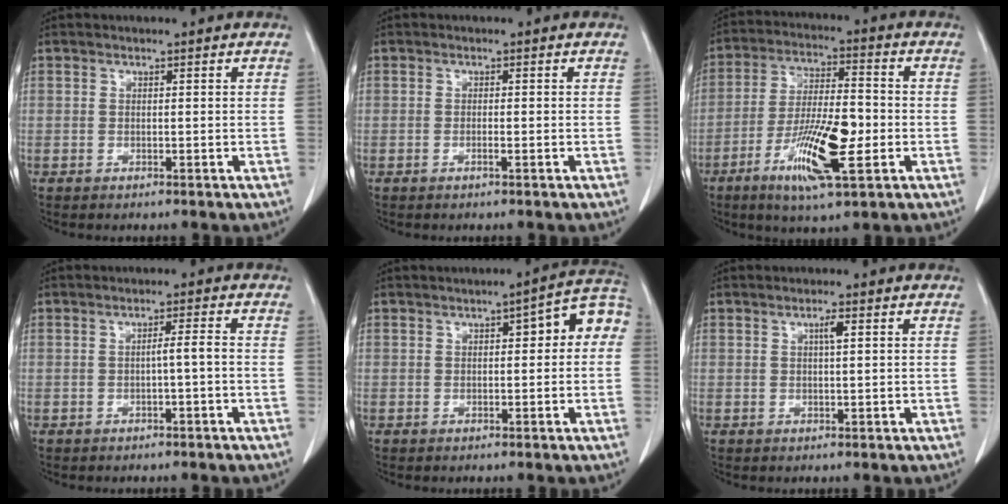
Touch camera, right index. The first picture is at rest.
{"total": 0.7, "force": [-0.4, 0.0, 0.6], "torque": [-0.012, 0.000, -0.007]}
{"total": 13.2, "force": [-4.4, 2.5, 12.2], "torque": [-0.230, -0.010, -0.076]}
{"total": 1.9, "force": [-0.6, -0.2, 1.8], "torque": [-0.027, 0.004, -0.010]}
{"total": 6.7, "force": [1.0, 2.1, 6.3], "torque": [-0.071, 0.039, 0.006]}
{"total": 1.7, "force": [0.6, 0.1, 1.6], "torque": [-0.029, 0.002, 0.009]}